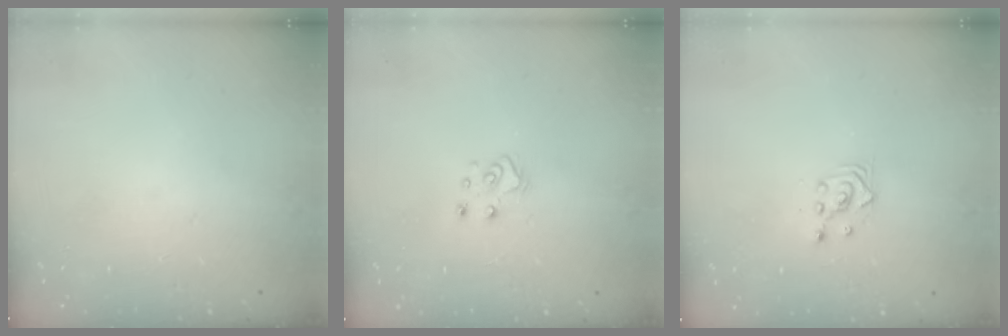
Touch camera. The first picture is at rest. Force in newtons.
{"total": 6.3, "press": 6.3, "slide": 0.3}
{"total": 2.3, "press": 2.3, "slide": 0.3}